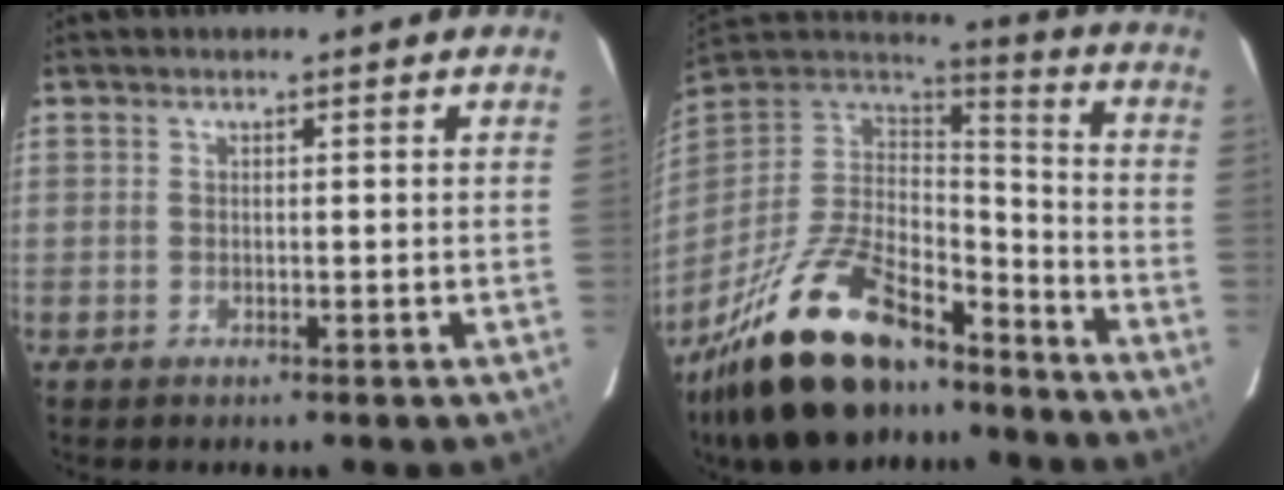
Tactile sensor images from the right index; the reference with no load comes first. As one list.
[{"total": 27.6, "force": [-19.5, 11.3, 15.9], "torque": [-0.315, -0.010, -0.314]}]